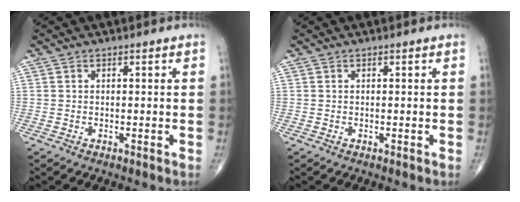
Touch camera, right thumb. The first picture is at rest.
{"total": 0.0}